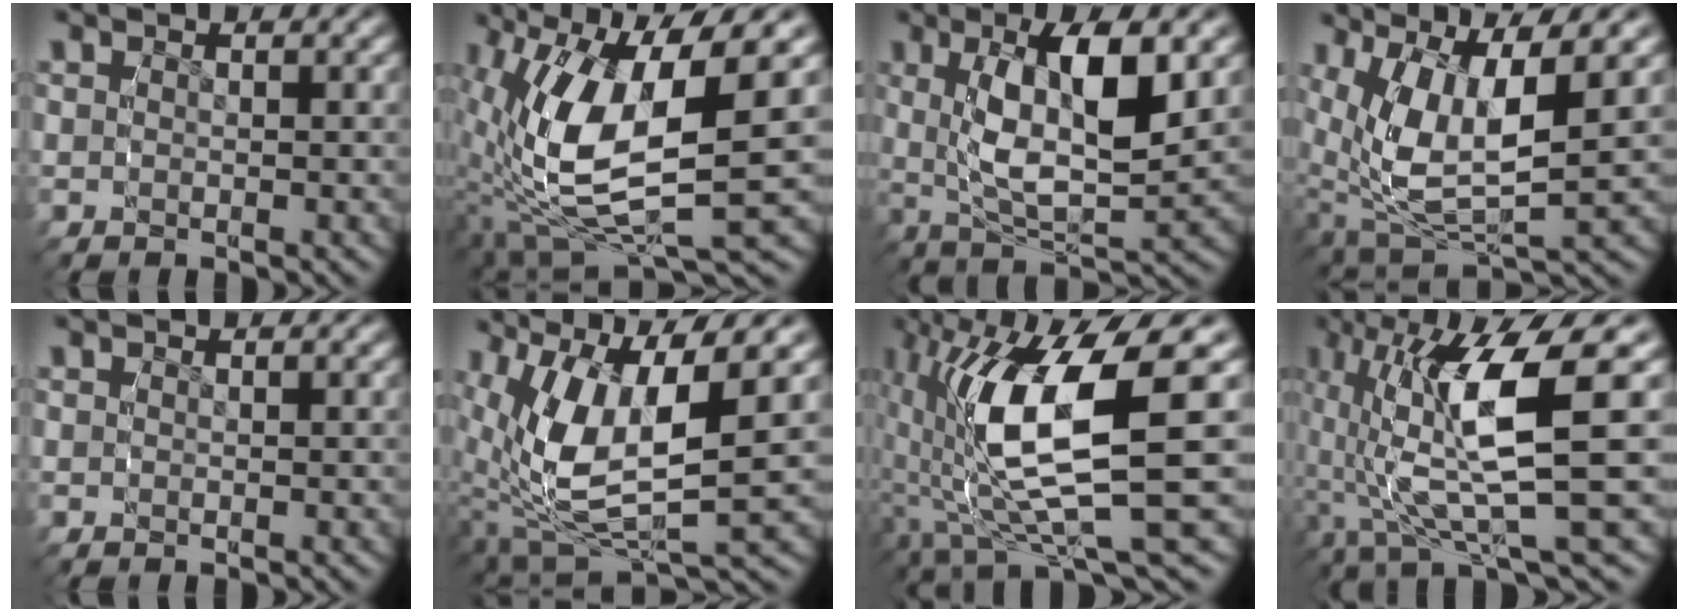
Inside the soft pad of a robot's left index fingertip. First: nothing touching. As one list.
[{"total": 13.7, "force": [-1.2, 7.3, 11.5], "torque": [-0.232, -0.039, 0.001]}, {"total": 8.6, "force": [0.6, 4.2, 7.5], "torque": [-0.153, -0.016, 0.021]}, {"total": 10.5, "force": [-0.1, 6.6, 8.2], "torque": [-0.181, -0.033, 0.013]}, {"total": 0.0}, {"total": 11.9, "force": [-0.5, 7.0, 9.6], "torque": [-0.200, -0.038, 0.009]}, {"total": 12.5, "force": [-0.7, 5.2, 11.4], "torque": [-0.224, -0.016, -0.002]}, {"total": 11.2, "force": [0.0, 4.2, 10.4], "torque": [-0.188, -0.004, 0.001]}]